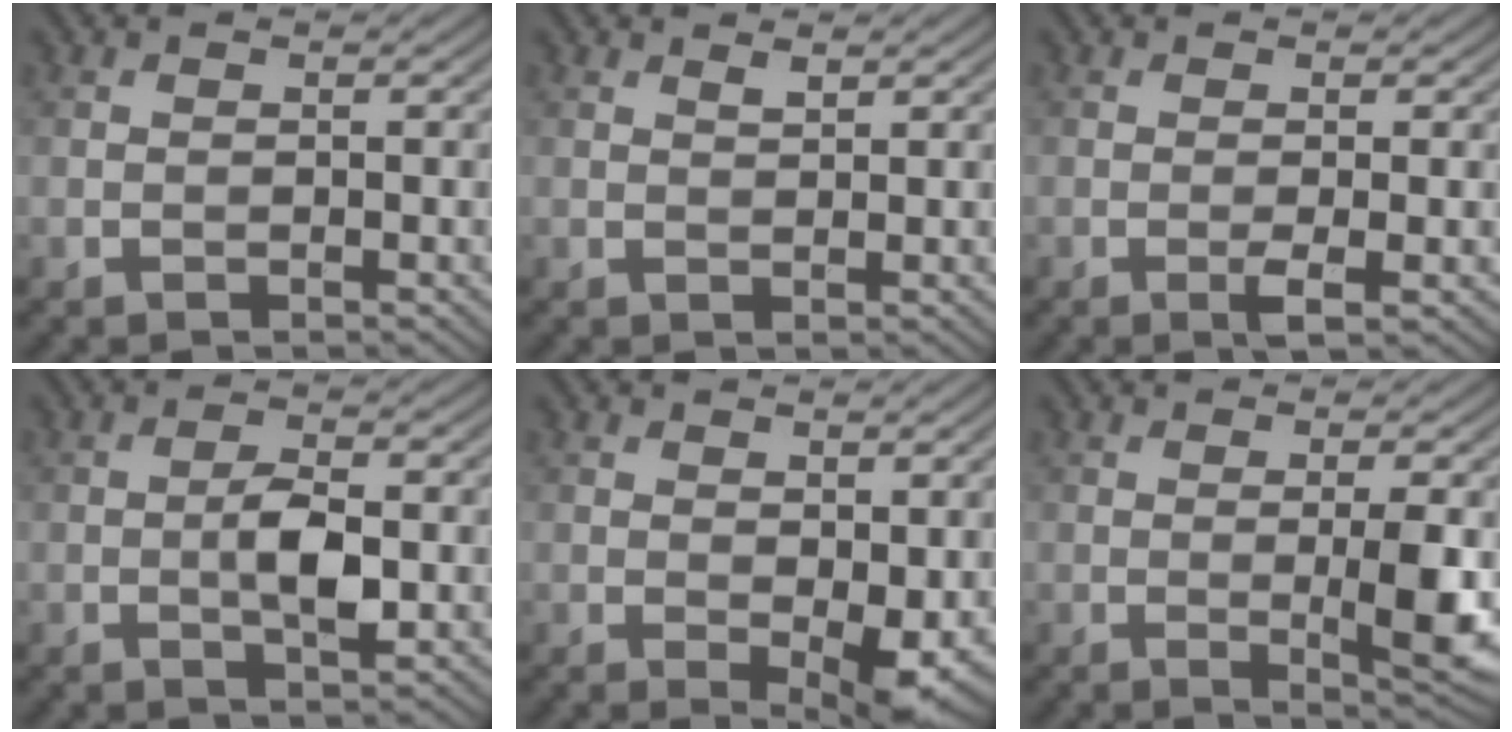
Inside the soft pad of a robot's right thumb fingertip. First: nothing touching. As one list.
[{"total": 1.1, "force": [0.8, 0.2, 0.7], "torque": [-0.016, -0.002, 0.017]}, {"total": 2.1, "force": [-0.6, 0.1, 2.0], "torque": [-0.039, 0.000, -0.013]}, {"total": 4.2, "force": [-0.6, 1.4, 3.9], "torque": [-0.074, 0.003, -0.013]}, {"total": 4.9, "force": [0.1, 2.4, 4.3], "torque": [-0.062, -0.011, 0.009]}, {"total": 4.9, "force": [-0.1, 0.7, 4.9], "torque": [-0.086, -0.003, 0.001]}]